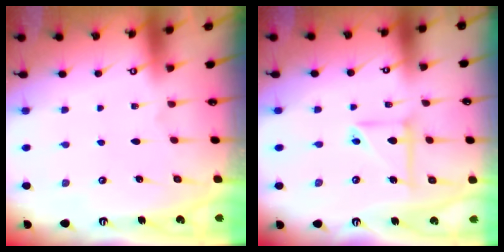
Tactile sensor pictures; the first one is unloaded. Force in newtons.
{"total": 7.9, "press": 7.8, "slide": 1.2}